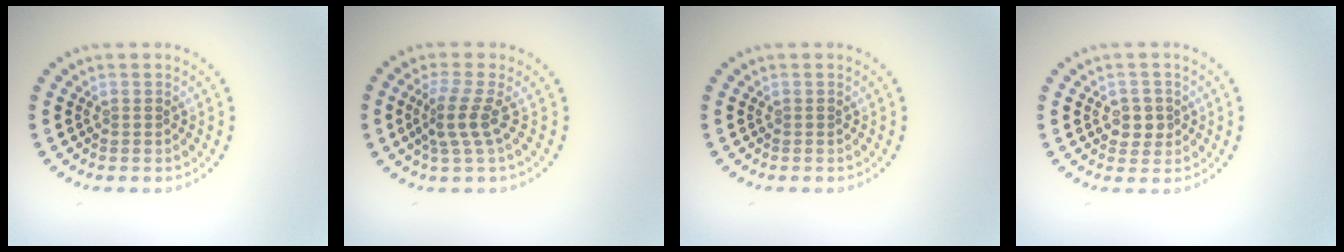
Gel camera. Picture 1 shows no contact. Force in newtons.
{"total": 2.9, "press": 2.1, "slide": 2.0}
{"total": 0.0}
{"total": 2.0, "press": 1.9, "slide": 0.6}